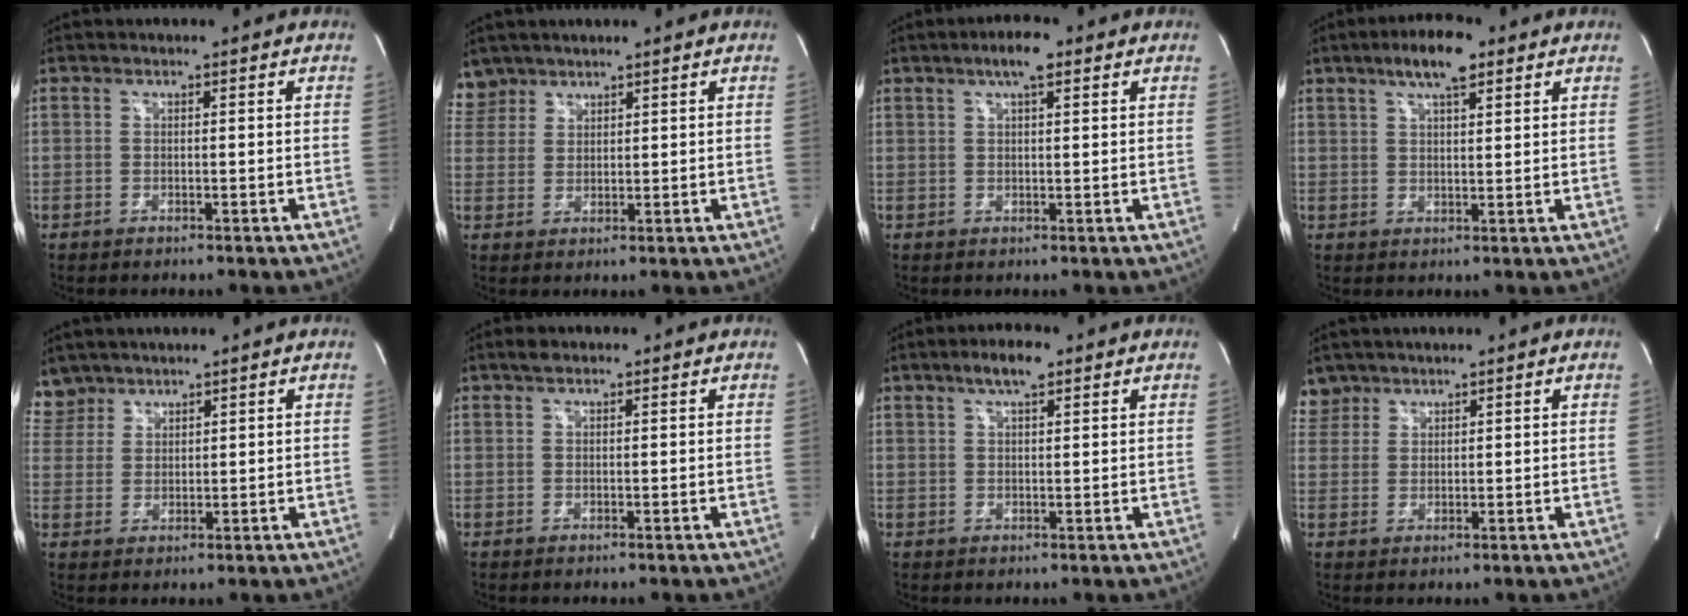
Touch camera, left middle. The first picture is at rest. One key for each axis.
{"total": 3.9, "fx": 3.4, "fy": 1.9, "fz": -0.5, "tx": 0.014, "ty": 0.008, "tz": 0.070}
{"total": 4.3, "fx": 2.6, "fy": 0.8, "fz": 3.4, "tx": -0.063, "ty": 0.009, "tz": 0.042}
{"total": 6.9, "fx": 4.4, "fy": 1.8, "fz": 5.1, "tx": -0.094, "ty": 0.011, "tz": 0.073}
{"total": 4.4, "fx": 3.9, "fy": 2.1, "fz": -0.5, "tx": 0.013, "ty": 0.009, "tz": 0.083}
{"total": 1.4, "fx": 1.1, "fy": 0.5, "fz": 0.7, "tx": -0.019, "ty": 0.011, "tz": 0.019}
{"total": 4.2, "fx": 2.7, "fy": 1.2, "fz": 3.0, "tx": -0.057, "ty": 0.007, "tz": 0.047}
{"total": 3.4, "fx": 2.8, "fy": 1.8, "fz": -0.4, "tx": 0.014, "ty": 0.008, "tz": 0.057}